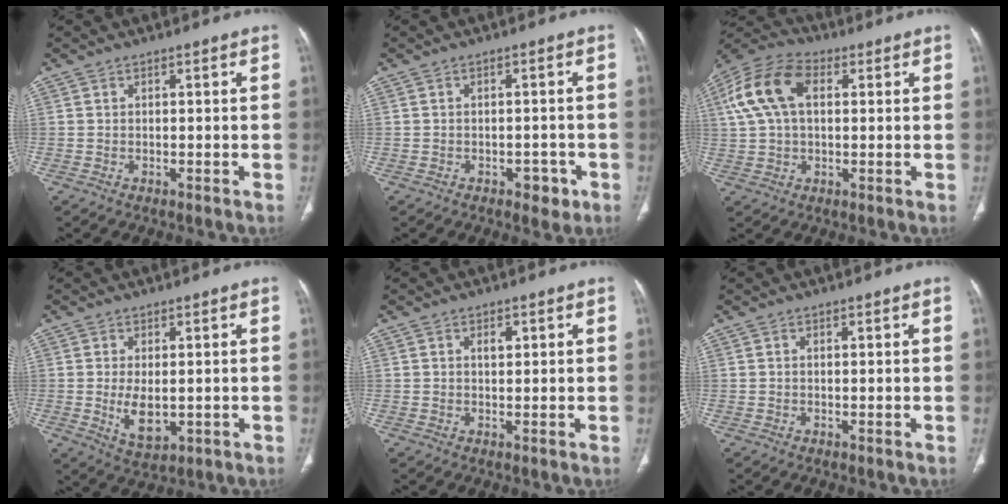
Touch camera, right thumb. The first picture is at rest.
{"total": 2.9, "force": [-1.6, 1.8, 1.7], "torque": [-0.008, 0.008, -0.017]}
{"total": 12.9, "force": [3.2, 7.9, 9.6], "torque": [-0.201, 0.030, 0.056]}
{"total": 5.9, "force": [-0.5, 3.1, 5.0], "torque": [-0.088, -0.016, 0.004]}
{"total": 1.5, "force": [0.7, 0.8, 1.1], "torque": [-0.014, -0.002, 0.011]}
{"total": 0.0}